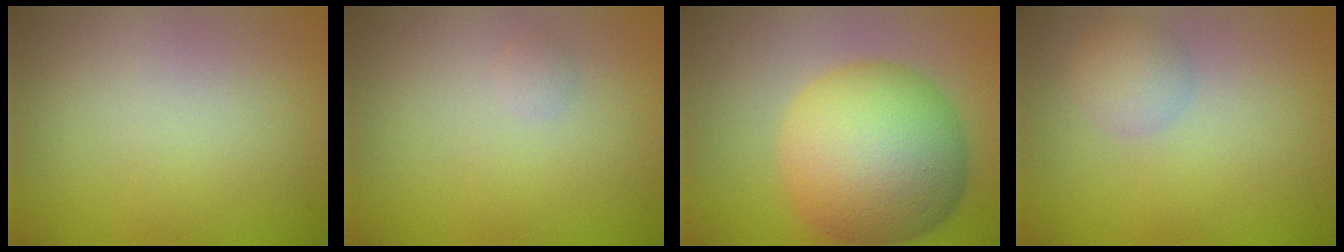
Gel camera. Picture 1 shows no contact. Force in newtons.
{"total": 0.6, "press": 0.6, "slide": 0.0}
{"total": 12.1, "press": 12.1, "slide": 0.1}
{"total": 2.1, "press": 2.1, "slide": 0.1}